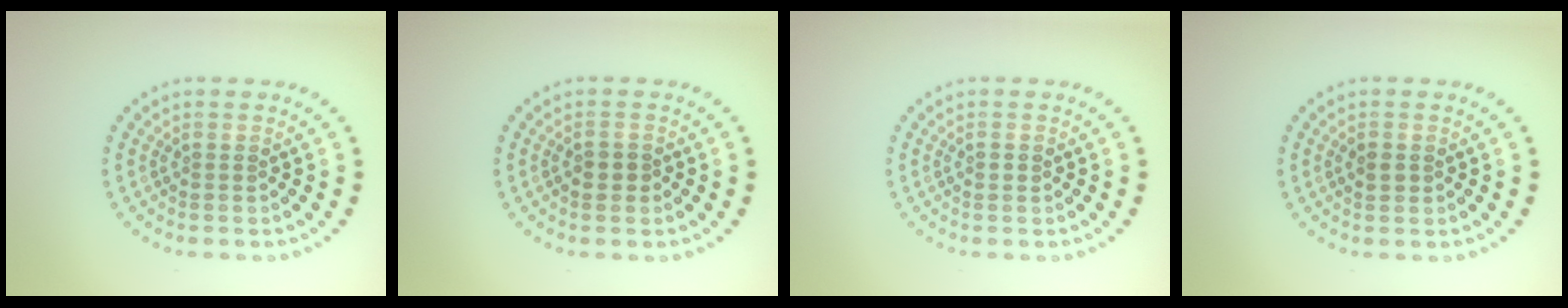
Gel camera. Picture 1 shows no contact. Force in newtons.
{"total": 1.6, "press": 1.5, "slide": 0.3}
{"total": 0.9, "press": 0.9, "slide": 0.1}
{"total": 1.1, "press": 1.1, "slide": 0.2}